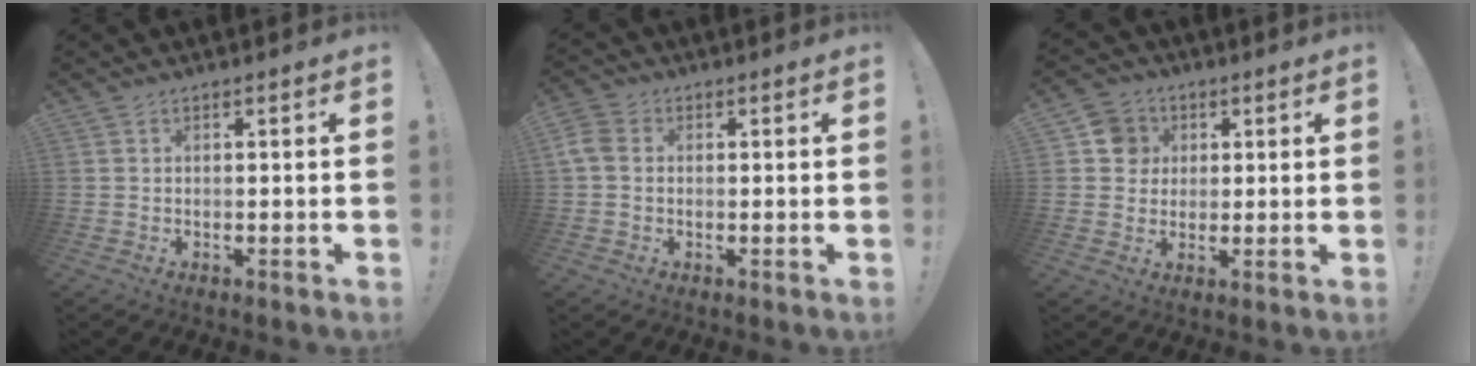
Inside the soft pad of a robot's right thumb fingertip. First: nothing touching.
{"total": 6.2, "force": [0.6, 5.0, 3.6], "torque": [-0.082, 0.005, 0.011]}
{"total": 8.2, "force": [2.2, 7.7, 2.1], "torque": [-0.014, -0.009, 0.044]}